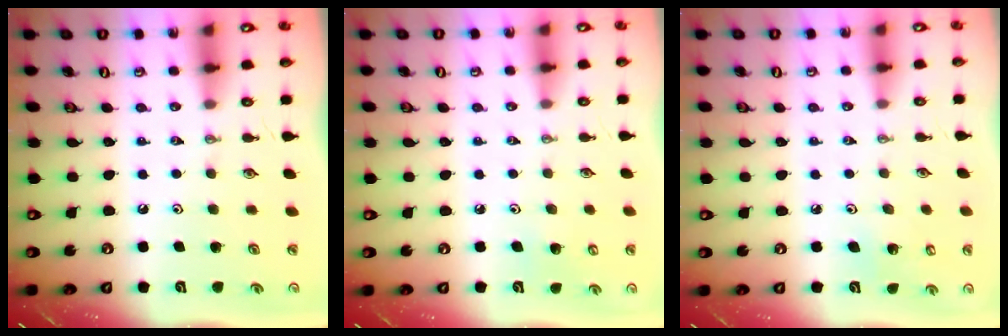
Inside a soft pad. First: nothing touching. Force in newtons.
{"total": 5.0, "press": 4.8, "slide": 1.2}
{"total": 3.7, "press": 3.7, "slide": 0.4}